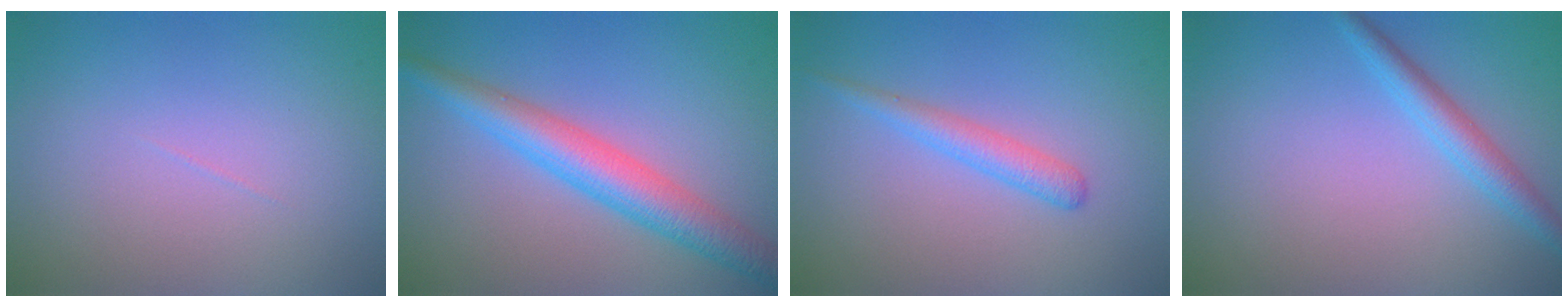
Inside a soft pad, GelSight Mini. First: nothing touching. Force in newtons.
{"total": 5.3, "press": 5.3, "slide": 0.0}
{"total": 2.1, "press": 2.1, "slide": 0.1}
{"total": 2.4, "press": 2.4, "slide": 0.1}